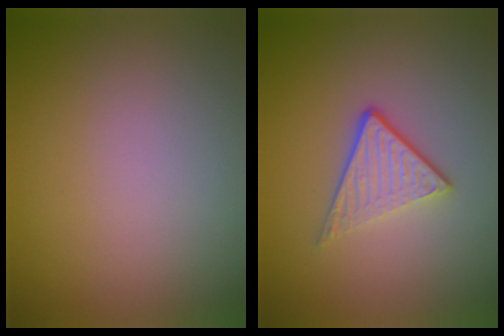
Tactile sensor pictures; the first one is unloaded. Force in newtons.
{"total": 3.2, "press": 2.5, "slide": 2.1}